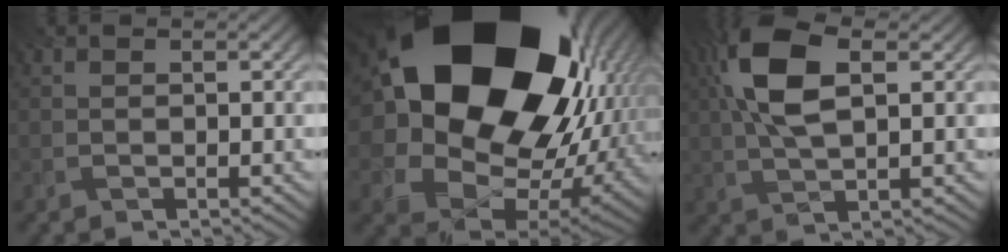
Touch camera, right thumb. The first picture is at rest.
{"total": 24.5, "force": [7.4, 17.9, 15.0], "torque": [-0.338, -0.042, 0.167]}
{"total": 10.0, "force": [2.6, 4.3, 8.6], "torque": [-0.195, 0.013, 0.041]}